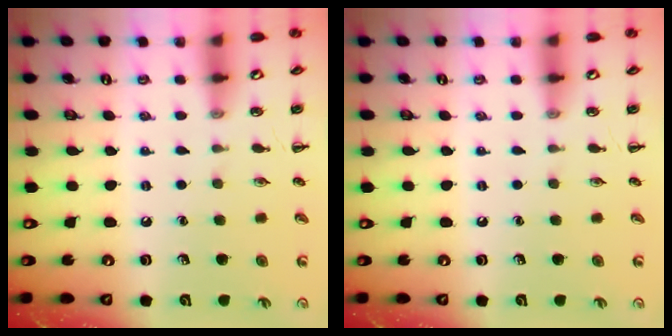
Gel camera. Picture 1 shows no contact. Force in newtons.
{"total": 0.0}